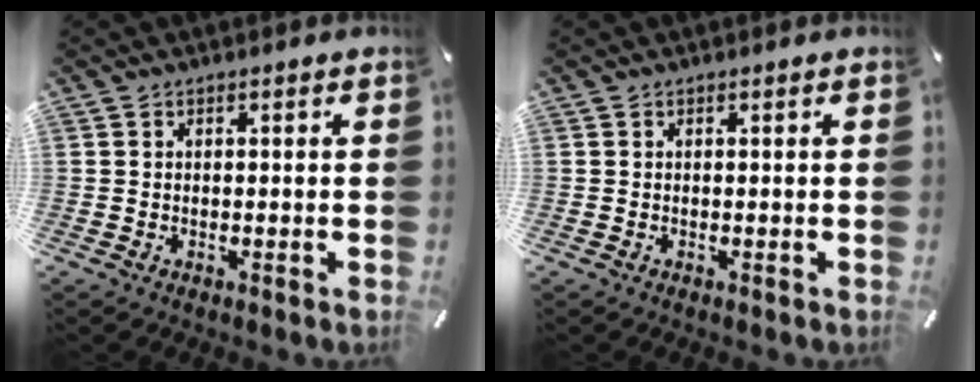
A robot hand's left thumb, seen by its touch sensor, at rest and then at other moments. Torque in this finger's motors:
{"motor_torque": [0.00, 0.00, 0.14, -0.14, 0.00]}